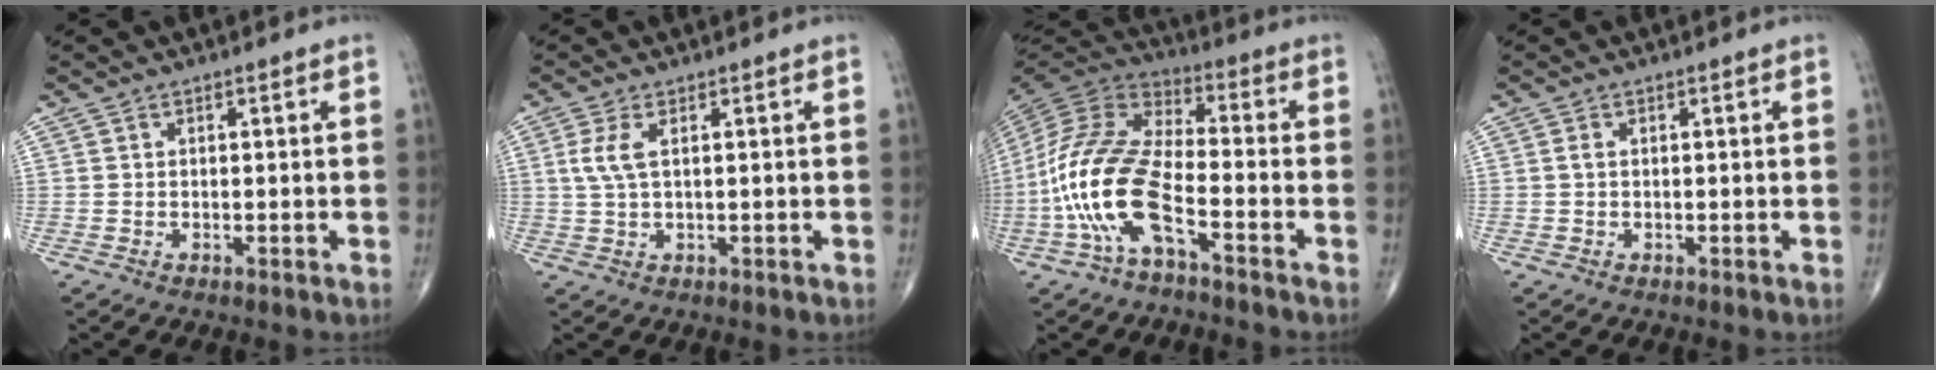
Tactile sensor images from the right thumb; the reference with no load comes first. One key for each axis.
{"total": 3.7, "fx": 1.0, "fy": 1.3, "fz": 3.4, "tx": -0.091, "ty": 0.004, "tz": 0.025}
{"total": 16.4, "fx": -6.1, "fy": 6.1, "fz": 13.9, "tx": -0.305, "ty": 0.043, "tz": -0.123}
{"total": 0.7, "fx": 0.1, "fy": 0.4, "fz": 0.6, "tx": -0.014, "ty": 0.000, "tz": 0.000}